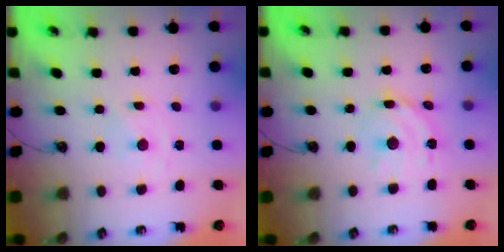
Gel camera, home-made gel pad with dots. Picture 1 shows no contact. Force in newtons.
{"total": 11.4, "press": 11.3, "slide": 0.7}